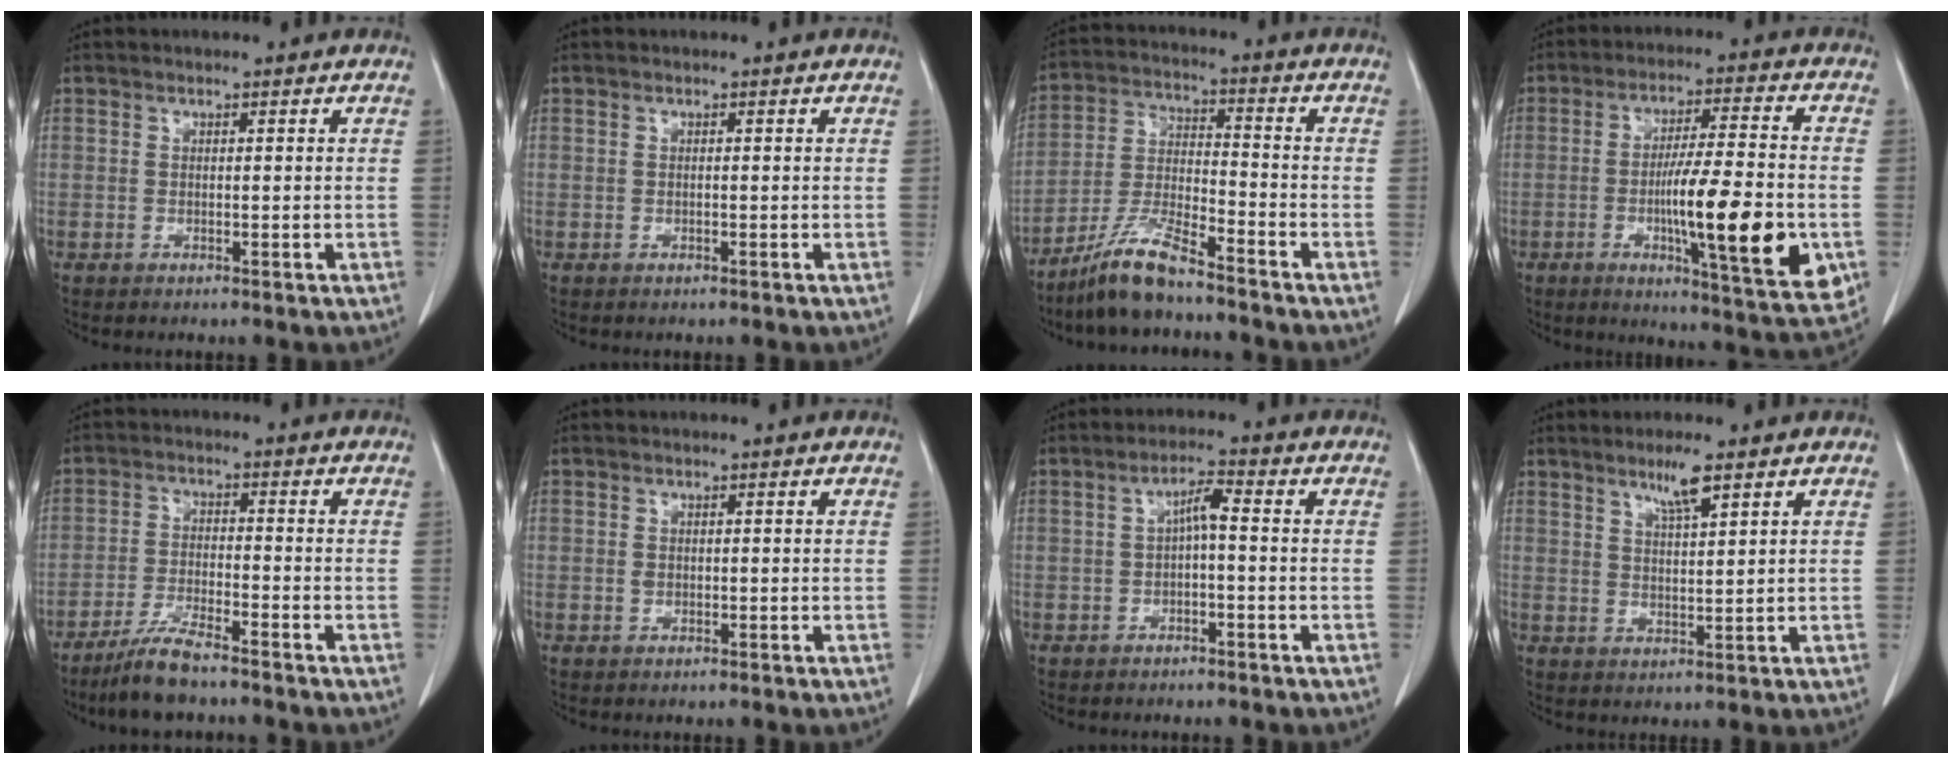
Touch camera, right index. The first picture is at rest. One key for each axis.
{"total": 0.0}
{"total": 9.3, "fx": -7.4, "fy": 0.9, "fz": 5.4, "tx": -0.116, "ty": -0.017, "tz": -0.148}
{"total": 17.5, "fx": -3.7, "fy": 1.8, "fz": 17.0, "tx": -0.243, "ty": -0.014, "tz": -0.050}
{"total": 6.4, "fx": -5.3, "fy": 0.5, "fz": 3.6, "tx": -0.077, "ty": -0.018, "tz": -0.103}
{"total": 0.7, "fx": 0.0, "fy": 0.6, "fz": 0.5, "tx": -0.007, "ty": 0.002, "tz": 0.002}
{"total": 3.3, "fx": -0.2, "fy": 0.6, "fz": 3.2, "tx": -0.057, "ty": 0.013, "tz": -0.002}
{"total": 4.2, "fx": 2.9, "fy": 0.1, "fz": 3.1, "tx": -0.057, "ty": -0.003, "tz": 0.052}